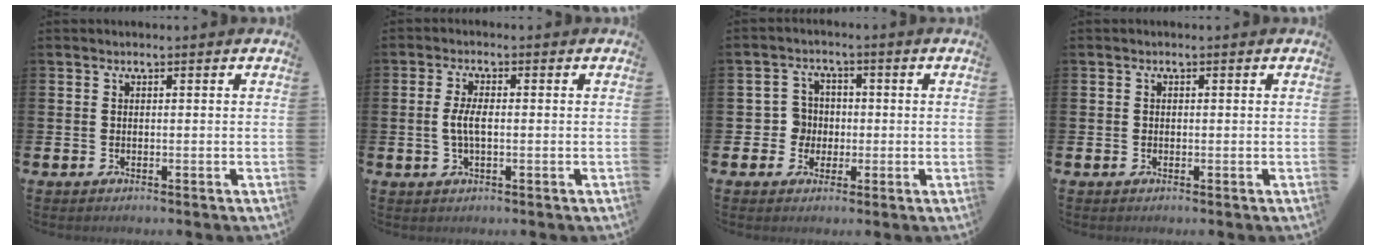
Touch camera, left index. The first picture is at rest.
{"total": 3.1, "force": [-0.1, 1.2, 2.9], "torque": [-0.054, -0.003, -0.008]}
{"total": 4.1, "force": [-0.3, 4.0, 0.9], "torque": [-0.025, 0.008, -0.010]}
{"total": 0.6, "force": [-0.1, 0.5, 0.1], "torque": [0.005, 0.002, -0.006]}